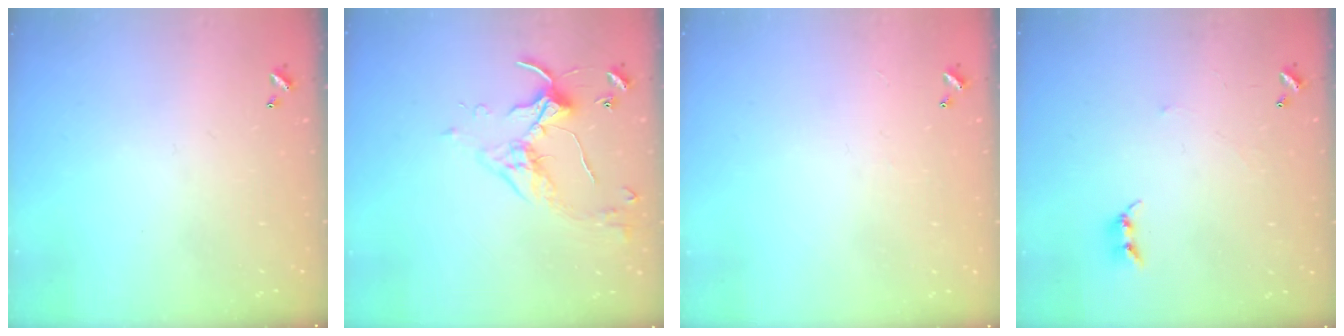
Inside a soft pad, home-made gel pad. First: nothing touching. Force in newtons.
{"total": 3.9, "press": 3.9, "slide": 0.1}
{"total": 0.6, "press": 0.2, "slide": 0.6}
{"total": 2.4, "press": 2.4, "slide": 0.2}